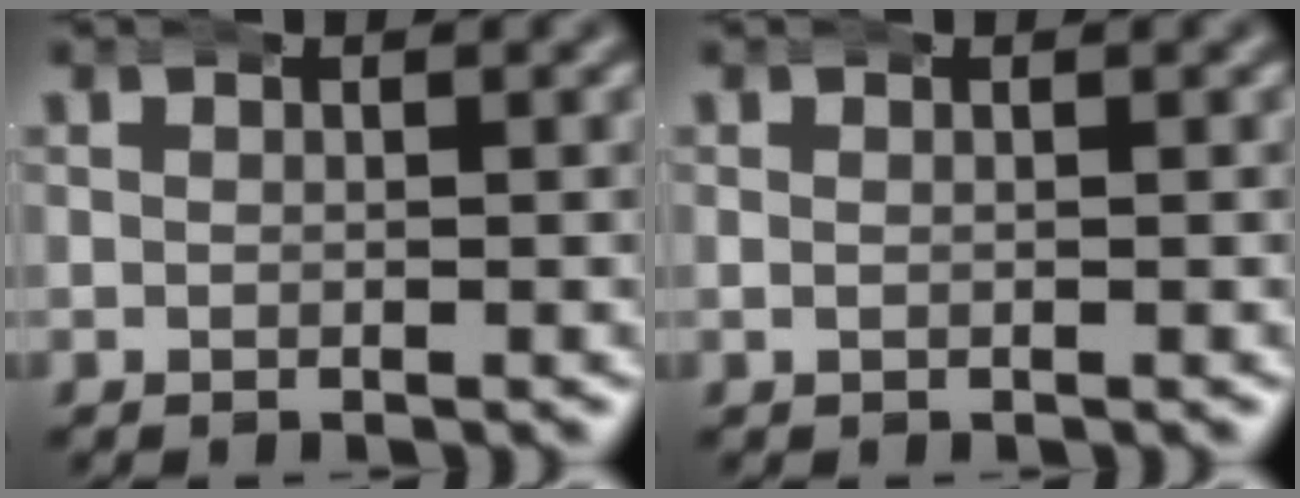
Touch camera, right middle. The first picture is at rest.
{"total": 0.0}